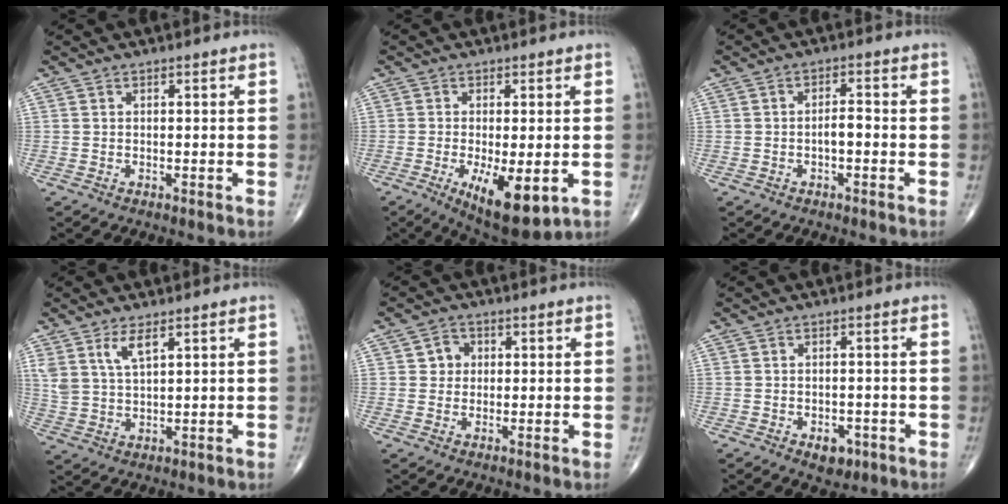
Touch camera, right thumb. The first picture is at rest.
{"total": 11.3, "force": [-3.5, 4.1, 10.0], "torque": [-0.155, -0.020, -0.045]}
{"total": 2.5, "force": [-0.8, 1.1, 2.1], "torque": [-0.029, 0.012, -0.013]}
{"total": 5.2, "force": [3.0, 1.8, 3.9], "torque": [-0.080, -0.014, 0.067]}
{"total": 3.3, "force": [0.5, 3.0, 1.2], "torque": [0.002, 0.004, 0.004]}
{"total": 4.0, "force": [-1.9, 2.5, 2.4], "torque": [-0.021, 0.006, -0.020]}